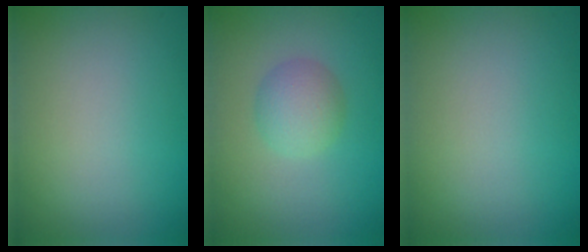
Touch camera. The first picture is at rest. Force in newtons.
{"total": 2.7, "press": 2.7, "slide": 0.0}
{"total": 0.0}